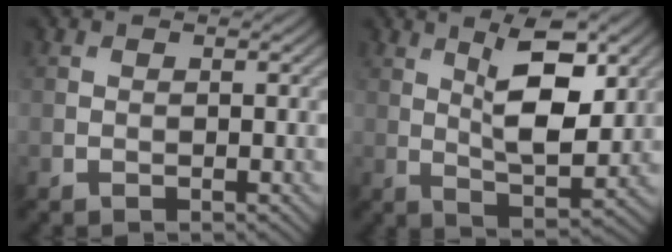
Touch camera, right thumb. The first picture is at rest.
{"total": 9.0, "force": [3.4, 3.2, 7.6], "torque": [-0.125, -0.005, 0.060]}